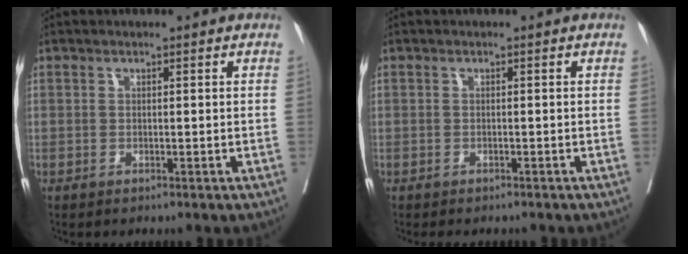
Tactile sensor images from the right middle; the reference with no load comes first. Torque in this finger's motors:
{"motor_torque": [0.51, -0.54, -0.01, 0.00]}